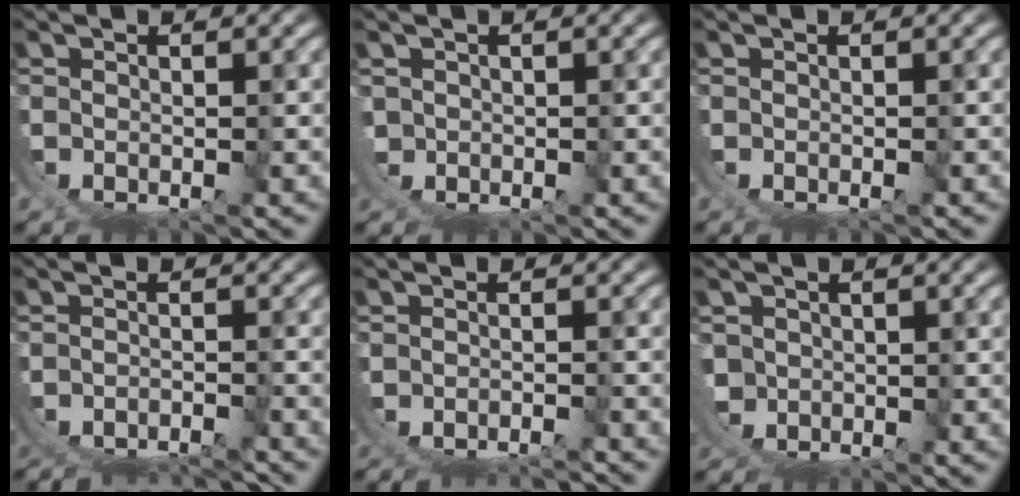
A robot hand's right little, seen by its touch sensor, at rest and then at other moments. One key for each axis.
{"total": 2.1, "fx": -0.6, "fy": 1.9, "fz": 0.8, "tx": -0.035, "ty": -0.025, "tz": 0.000}
{"total": 0.5, "fx": -0.5, "fy": -0.1, "fz": -0.1, "tx": 0.003, "ty": 0.000, "tz": -0.007}
{"total": 7.2, "fx": -6.3, "fy": 2.5, "fz": 2.4, "tx": -0.044, "ty": -0.030, "tz": -0.086}
{"total": 5.0, "fx": -4.6, "fy": 1.7, "fz": 1.3, "tx": -0.026, "ty": -0.014, "tz": -0.065}
{"total": 3.7, "fx": -0.8, "fy": 3.3, "fz": 1.3, "tx": -0.050, "ty": -0.031, "tz": -0.005}